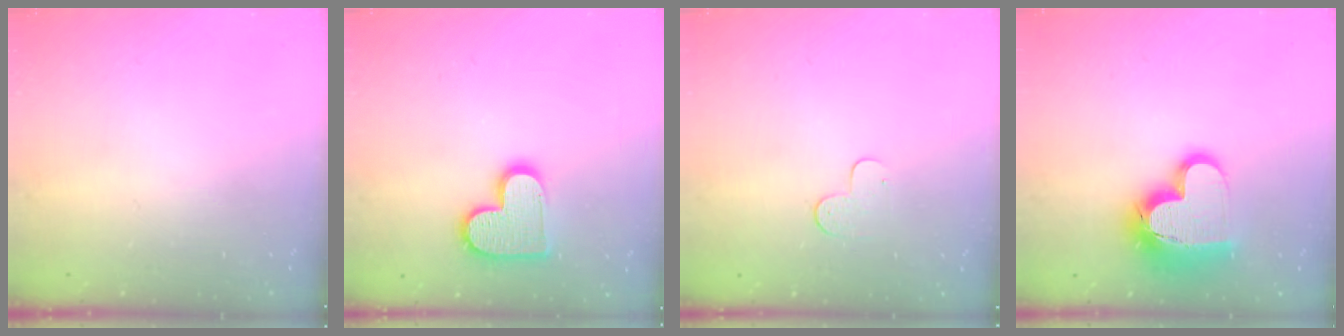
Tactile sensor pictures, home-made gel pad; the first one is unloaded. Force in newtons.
{"total": 13.5, "press": 13.4, "slide": 0.7}
{"total": 3.7, "press": 3.7, "slide": 0.4}
{"total": 17.2, "press": 17.2, "slide": 1.4}